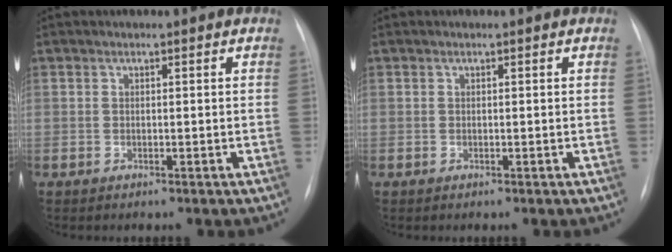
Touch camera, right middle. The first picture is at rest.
{"total": 0.0}